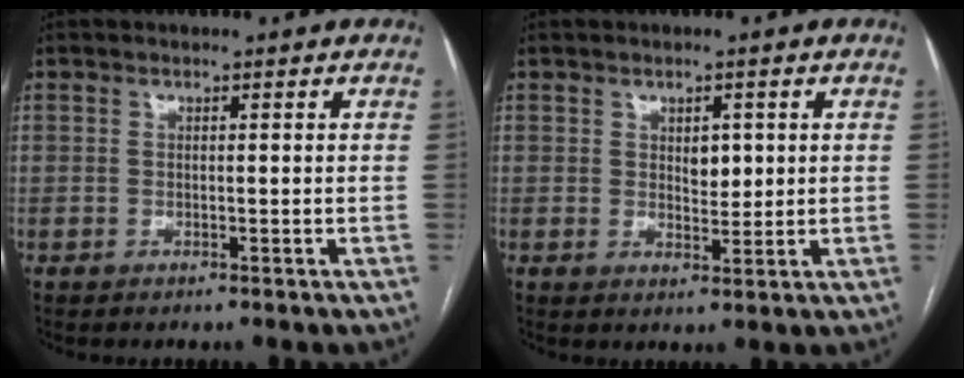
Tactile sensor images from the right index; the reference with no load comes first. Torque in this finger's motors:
{"motor_torque": [0.01, 0.01, 0.01, 0.03]}